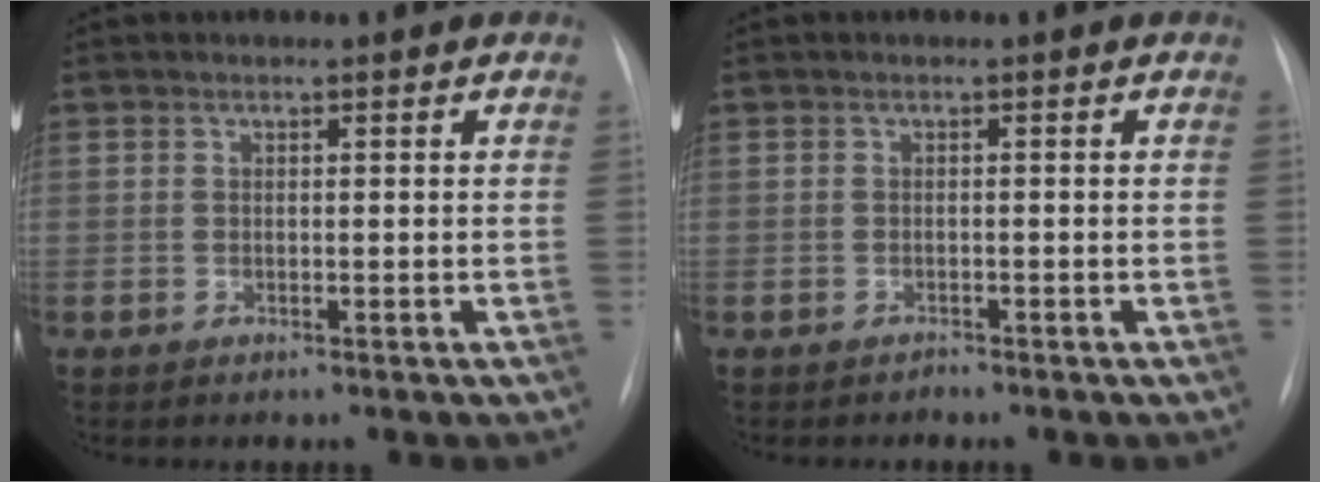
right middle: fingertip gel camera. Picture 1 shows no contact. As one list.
[{"total": 0.6, "force": [-0.5, 0.1, -0.1], "torque": [-0.006, -0.004, -0.010]}]